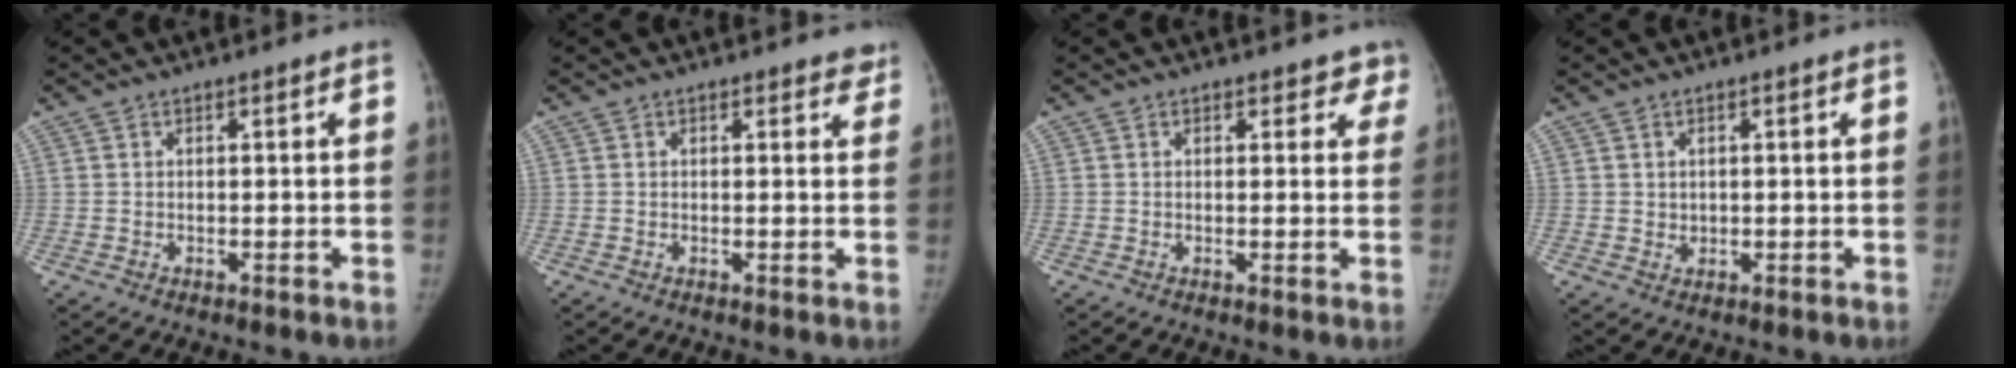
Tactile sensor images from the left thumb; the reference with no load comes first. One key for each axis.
{"total": 2.4, "fx": 2.0, "fy": 1.2, "fz": 0.6, "tx": 0.020, "ty": -0.008, "tz": 0.009}
{"total": 3.7, "fx": 2.9, "fy": 2.0, "fz": 0.9, "tx": 0.033, "ty": -0.011, "tz": 0.019}
{"total": 1.2, "fx": 0.4, "fy": 1.1, "fz": 0.3, "tx": 0.003, "ty": -0.002, "tz": 0.008}